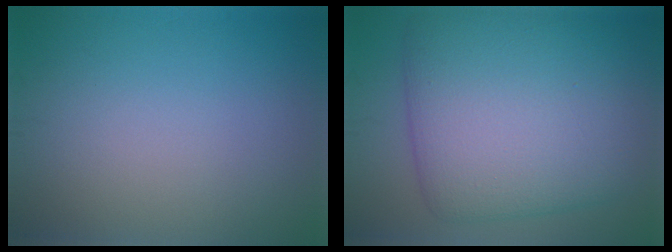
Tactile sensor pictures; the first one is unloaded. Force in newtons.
{"total": 12.5, "press": 12.5, "slide": 0.3}